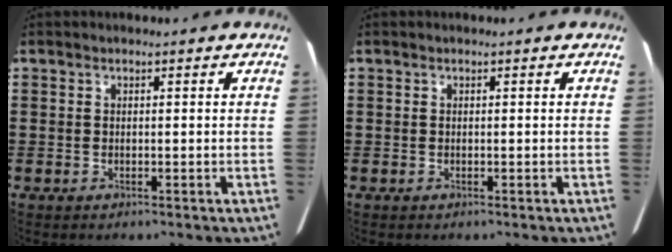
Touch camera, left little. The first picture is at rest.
{"total": 0.0}